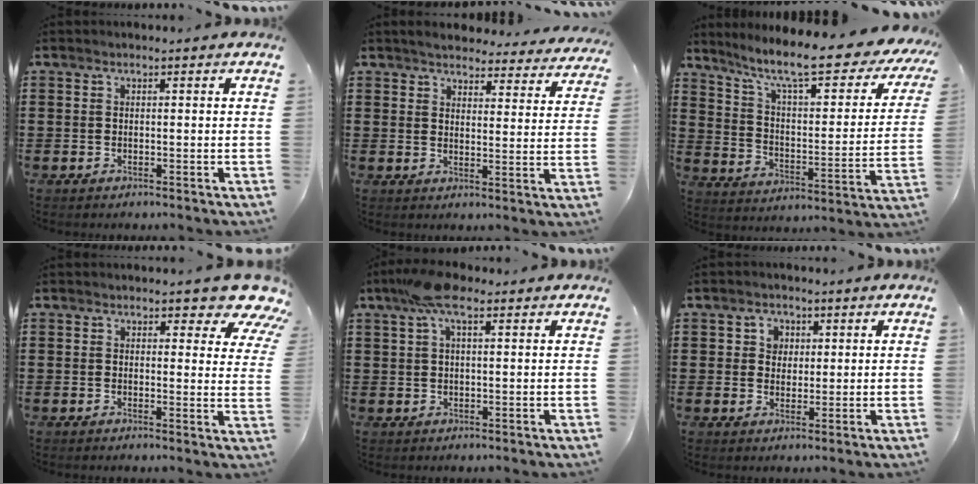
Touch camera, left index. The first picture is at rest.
{"total": 4.0, "force": [3.9, 0.3, 0.6], "torque": [-0.031, -0.021, 0.067]}
{"total": 11.2, "force": [8.8, 0.9, 6.9], "torque": [-0.146, -0.061, 0.141]}
{"total": 6.5, "force": [5.2, 1.6, 3.5], "torque": [-0.054, -0.021, 0.087]}
{"total": 6.2, "force": [3.3, 2.3, 4.8], "torque": [-0.103, 0.011, 0.058]}
{"total": 2.7, "force": [0.9, 2.4, 0.5], "torque": [-0.022, 0.012, 0.013]}